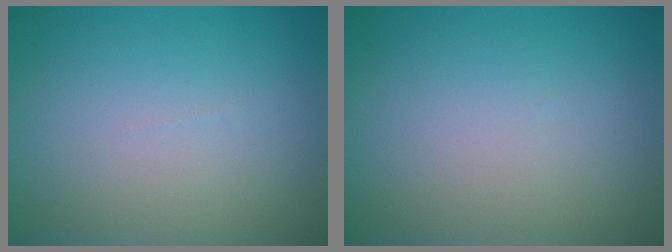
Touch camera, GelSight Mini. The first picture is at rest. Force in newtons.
{"total": 0.0}